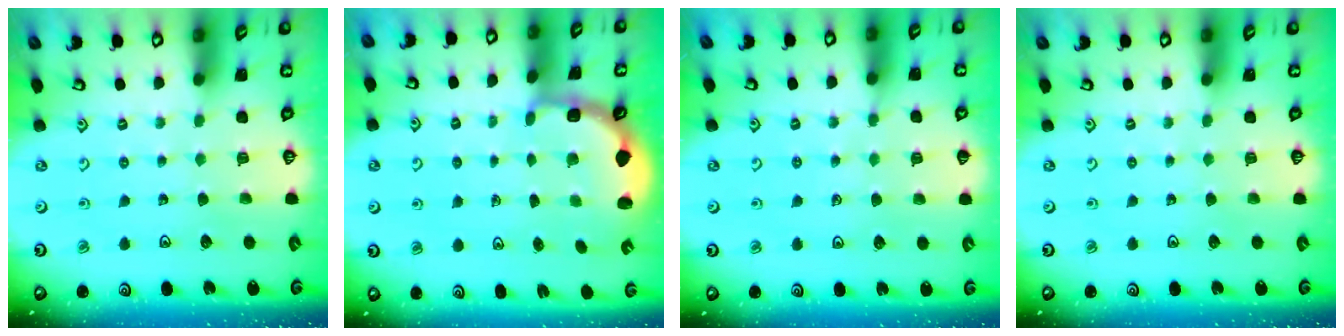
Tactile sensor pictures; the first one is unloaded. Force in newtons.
{"total": 2.7, "press": 2.1, "slide": 1.7}
{"total": 5.2, "press": 5.0, "slide": 1.3}
{"total": 0.0}